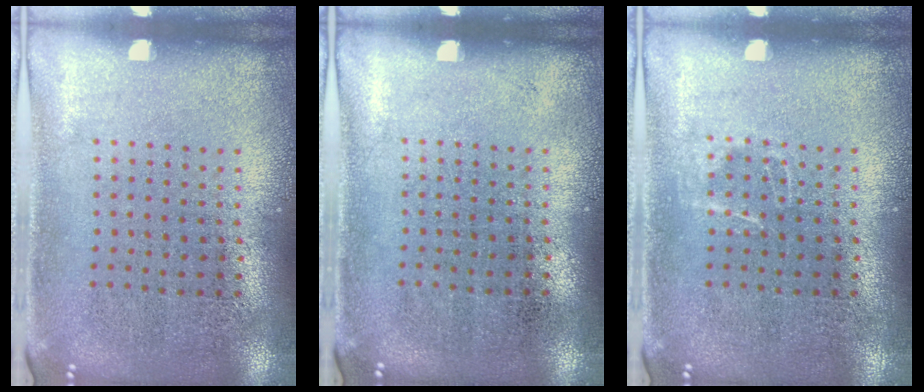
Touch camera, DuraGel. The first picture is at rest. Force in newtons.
{"total": 0.0}
{"total": 0.9, "press": 0.8, "slide": 0.2}